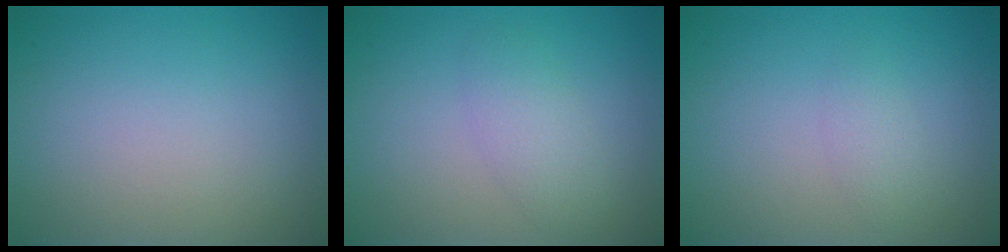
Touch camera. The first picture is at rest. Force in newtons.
{"total": 2.3, "press": 2.3, "slide": 0.1}
{"total": 1.1, "press": 1.1, "slide": 0.1}